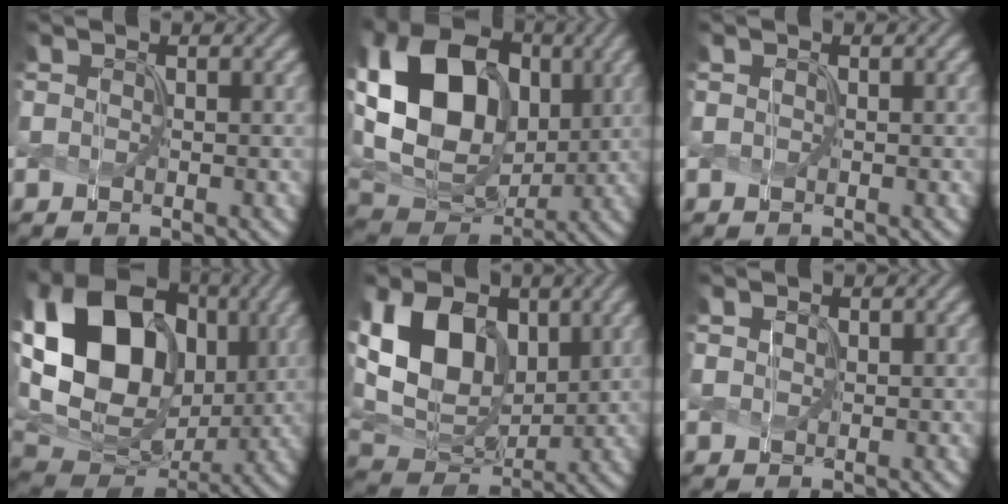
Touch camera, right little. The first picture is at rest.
{"total": 13.8, "force": [2.6, 9.9, 9.2], "torque": [-0.185, 0.015, 0.043]}
{"total": 0.0}
{"total": 16.0, "force": [2.8, 11.8, 10.5], "torque": [-0.208, 0.018, 0.047]}
{"total": 10.5, "force": [2.9, 7.3, 7.0], "torque": [-0.155, 0.005, 0.044]}
{"total": 0.8, "force": [0.4, 0.6, 0.3], "torque": [-0.009, -0.001, 0.010]}